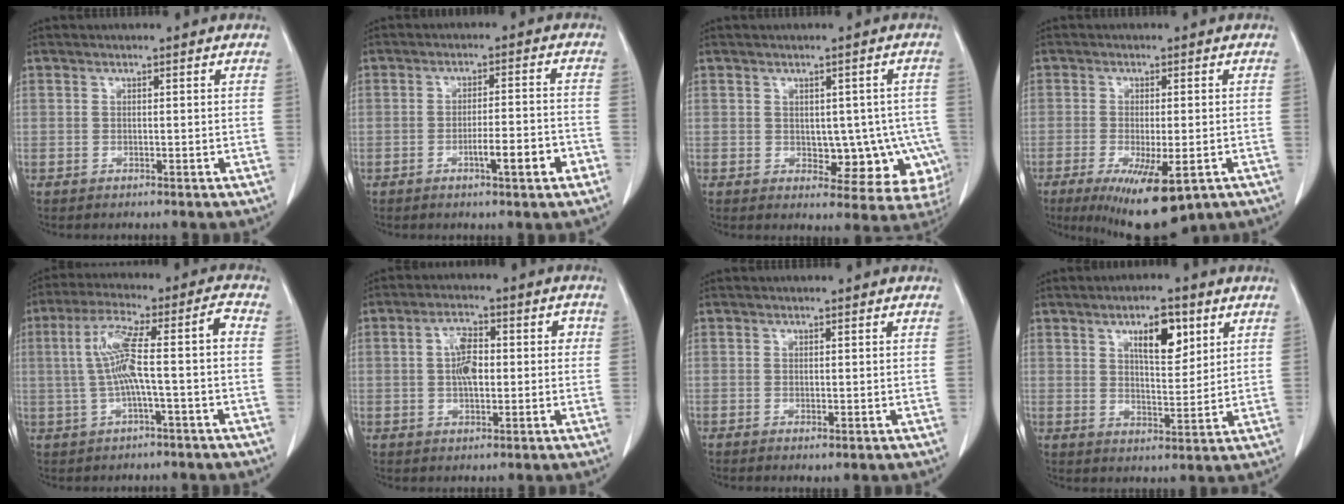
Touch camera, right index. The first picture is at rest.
{"total": 6.2, "force": [-2.8, 0.6, 5.5], "torque": [-0.080, 0.004, -0.041]}
{"total": 9.7, "force": [-2.1, 5.9, 7.4], "torque": [-0.062, 0.014, -0.014]}
{"total": 11.2, "force": [-6.2, 3.0, 8.9], "torque": [-0.130, -0.023, -0.088]}
{"total": 10.1, "force": [-0.5, 0.7, 10.0], "torque": [-0.191, 0.041, -0.007]}
{"total": 6.5, "force": [0.4, 3.2, 5.6], "torque": [-0.098, 0.022, 0.005]}
{"total": 0.8, "force": [-0.2, 0.1, 0.7], "torque": [-0.010, -0.003, -0.002]}
{"total": 7.6, "force": [3.6, 2.7, 6.1], "torque": [-0.099, 0.003, 0.061]}